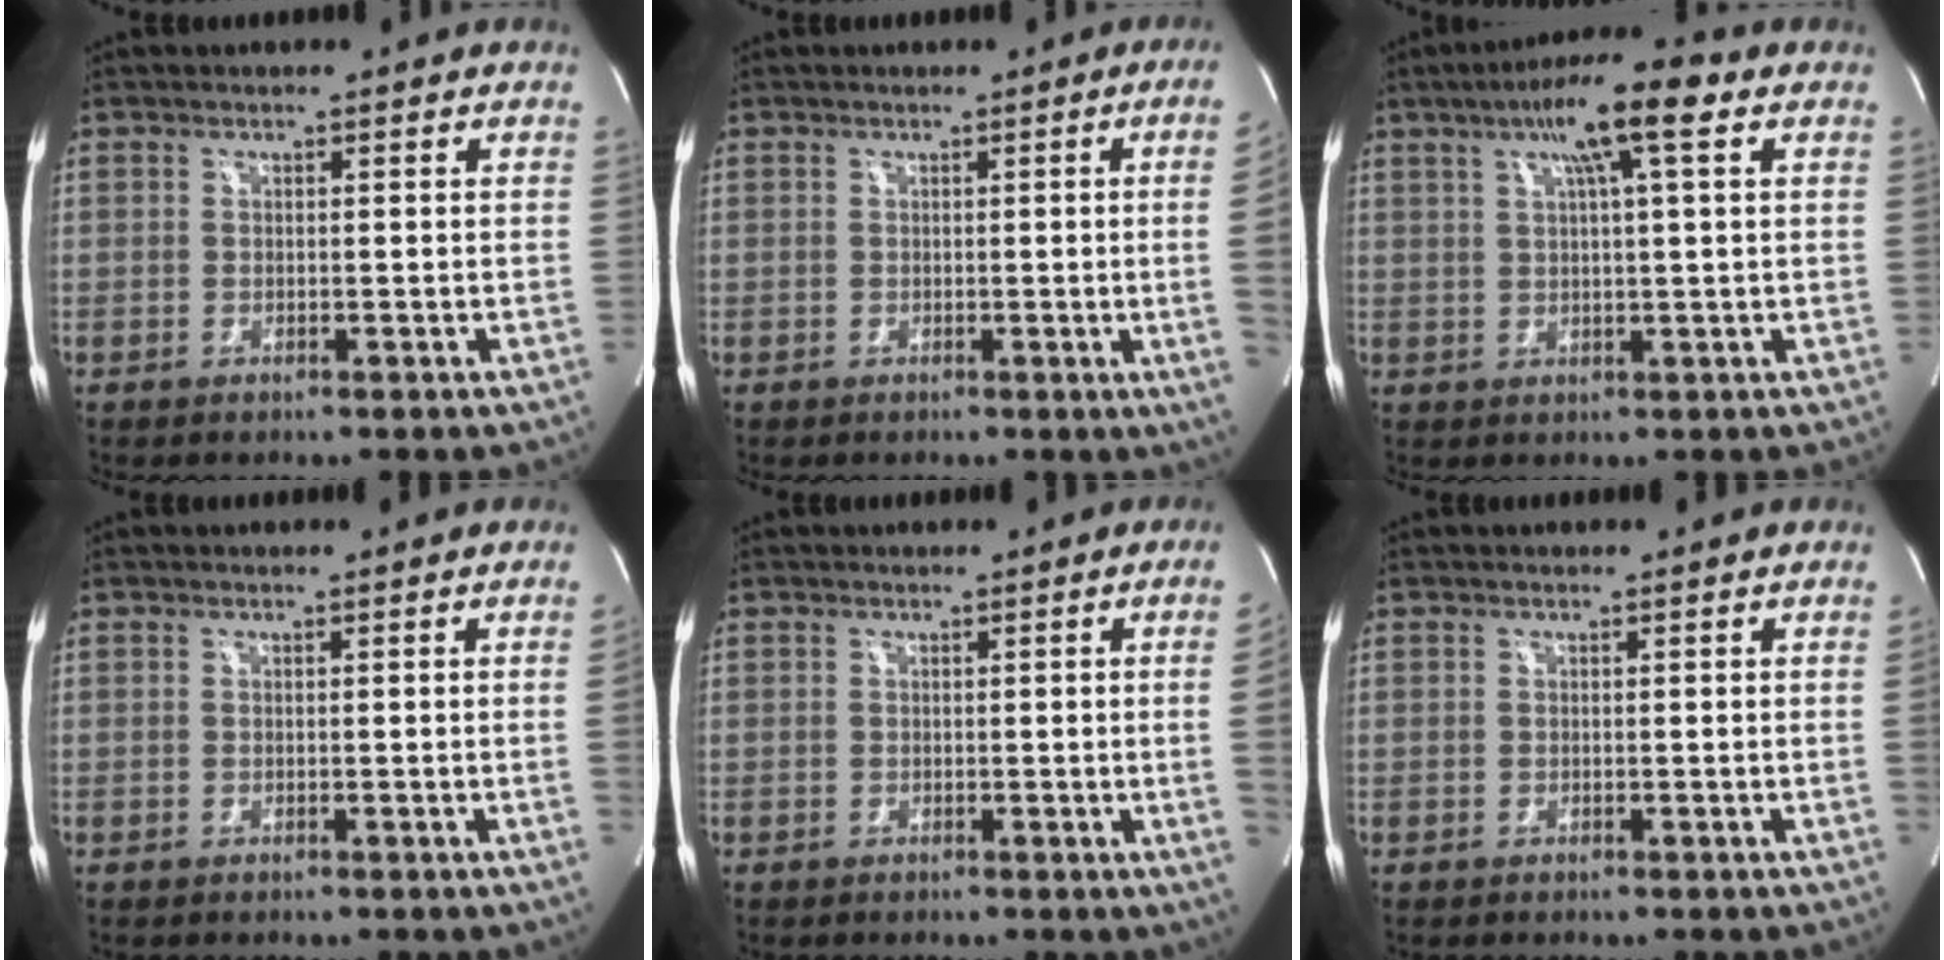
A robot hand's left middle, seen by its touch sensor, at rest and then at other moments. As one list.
[{"total": 6.3, "force": [-0.5, -2.7, 5.6], "torque": [-0.061, -0.013, -0.005]}, {"total": 10.0, "force": [4.7, 0.6, 8.8], "torque": [-0.151, 0.024, 0.069]}, {"total": 1.2, "force": [-0.1, -0.6, 1.0], "torque": [-0.010, 0.000, -0.001]}, {"total": 4.4, "force": [-0.3, -2.0, 3.9], "torque": [-0.047, -0.008, -0.002]}, {"total": 0.6, "force": [-0.1, -0.2, 0.5], "torque": [-0.008, -0.001, -0.002]}]